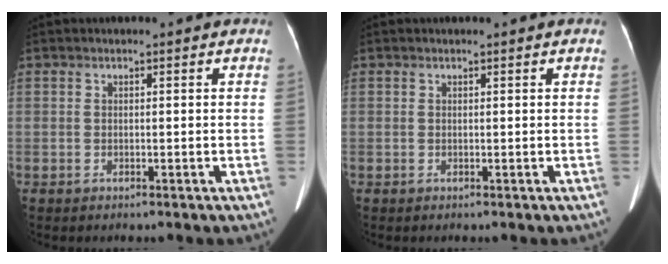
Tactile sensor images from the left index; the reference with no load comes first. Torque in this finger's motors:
{"motor_torque": [-0.07, -0.25, -0.01, 0.01]}